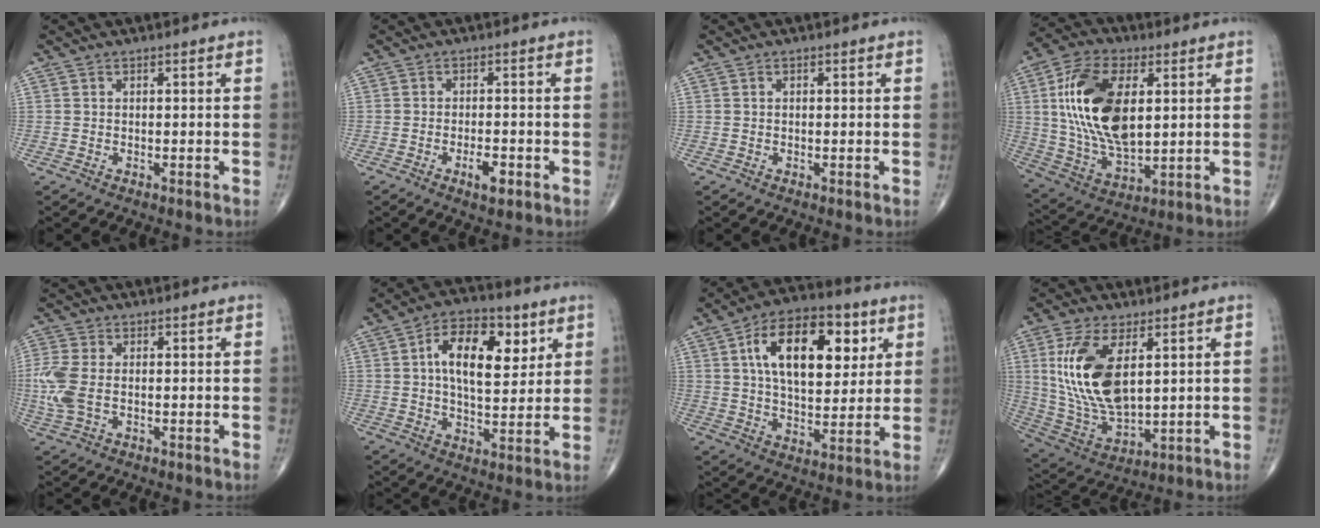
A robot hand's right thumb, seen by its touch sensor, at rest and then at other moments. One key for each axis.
{"total": 3.5, "fx": -1.6, "fy": 1.3, "fz": 2.8, "tx": -0.045, "ty": 0.001, "tz": -0.025}
{"total": 0.0}
{"total": 20.0, "fx": 3.8, "fy": 10.5, "fz": 16.6, "tx": -0.313, "ty": -0.012, "tz": 0.073}
{"total": 7.0, "fx": -0.5, "fy": 4.1, "fz": 5.6, "tx": -0.161, "ty": 0.000, "tz": -0.012}
{"total": 14.0, "fx": 4.3, "fy": 7.4, "fz": 11.1, "tx": -0.152, "ty": -0.008, "tz": 0.068}
{"total": 19.4, "fx": 6.2, "fy": 10.4, "fz": 15.1, "tx": -0.207, "ty": -0.008, "tz": 0.098}
{"total": 17.0, "fx": 4.3, "fy": 8.2, "fz": 14.2, "tx": -0.285, "ty": -0.022, "tz": 0.096}